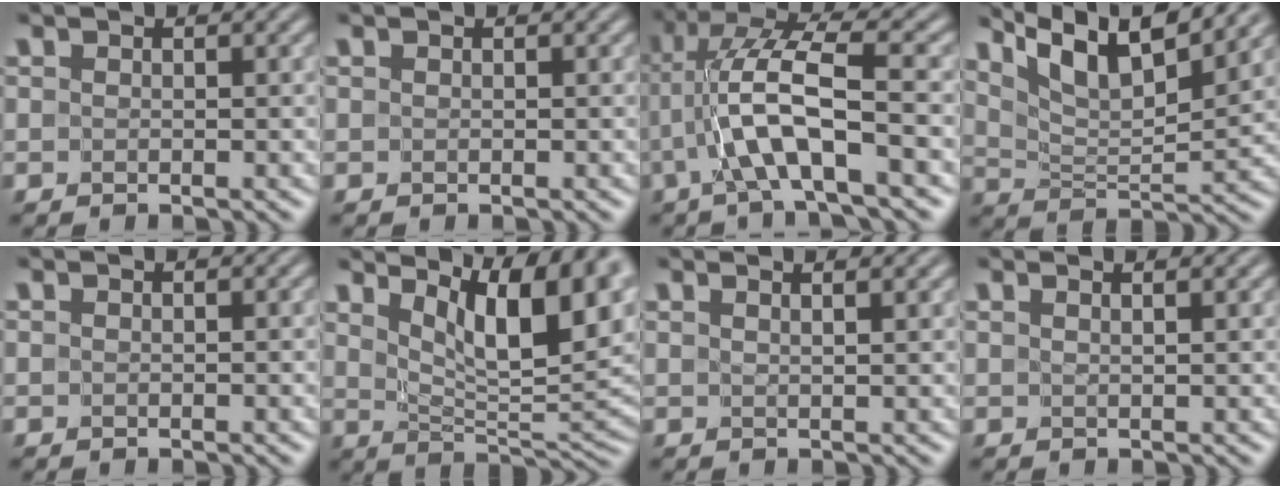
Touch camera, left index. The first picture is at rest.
{"total": 0.0}
{"total": 6.9, "force": [-1.7, 1.3, 6.5], "torque": [-0.132, 0.023, -0.036]}
{"total": 9.3, "force": [7.1, 2.1, 5.6], "torque": [-0.117, 0.007, 0.107]}
{"total": 0.0}
{"total": 11.3, "force": [5.7, 3.4, 9.1], "torque": [-0.116, 0.010, 0.088]}
{"total": 3.2, "force": [2.4, 1.0, 1.8], "torque": [-0.001, 0.022, 0.003]}
{"total": 2.4, "force": [1.9, 0.6, 1.3], "torque": [-0.003, 0.010, 0.003]}